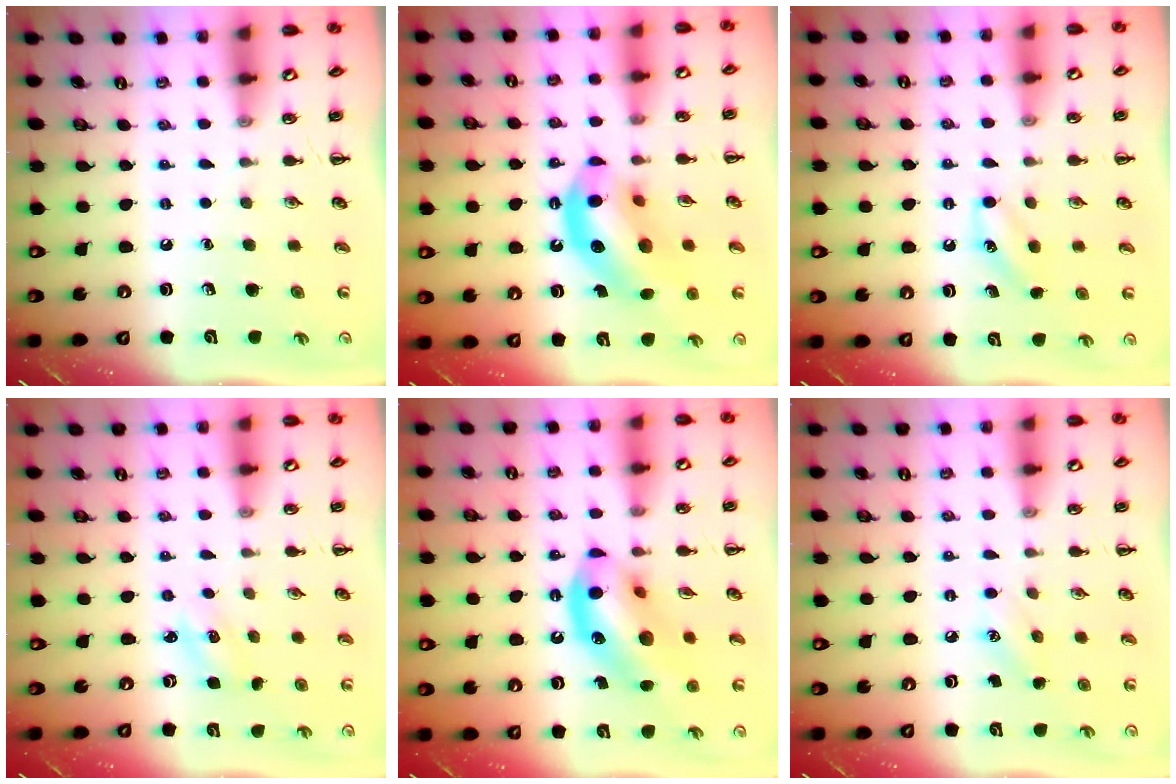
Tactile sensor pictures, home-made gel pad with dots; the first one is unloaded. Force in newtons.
{"total": 14.7, "press": 14.1, "slide": 4.0}
{"total": 7.5, "press": 7.2, "slide": 2.0}
{"total": 2.2, "press": 2.1, "slide": 0.6}
{"total": 15.5, "press": 15.1, "slide": 3.4}
{"total": 7.4, "press": 7.2, "slide": 2.0}